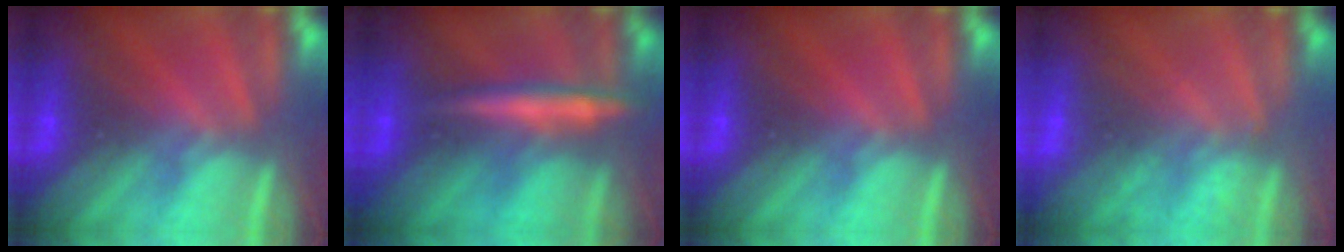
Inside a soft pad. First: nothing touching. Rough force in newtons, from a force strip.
{"total": 2.8}
{"total": 0.0}
{"total": 2.1}